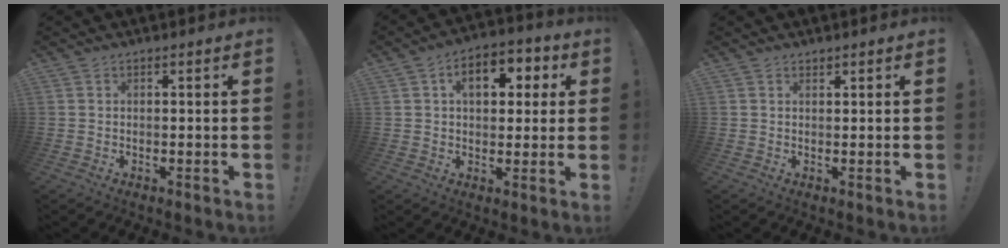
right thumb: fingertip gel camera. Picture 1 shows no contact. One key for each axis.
{"total": 10.1, "fx": 2.6, "fy": 6.6, "fz": 7.2, "tx": -0.098, "ty": 0.008, "tz": 0.040}
{"total": 0.8, "fx": 0.8, "fy": 0.3, "fz": 0.0, "tx": 0.001, "ty": -0.002, "tz": 0.016}